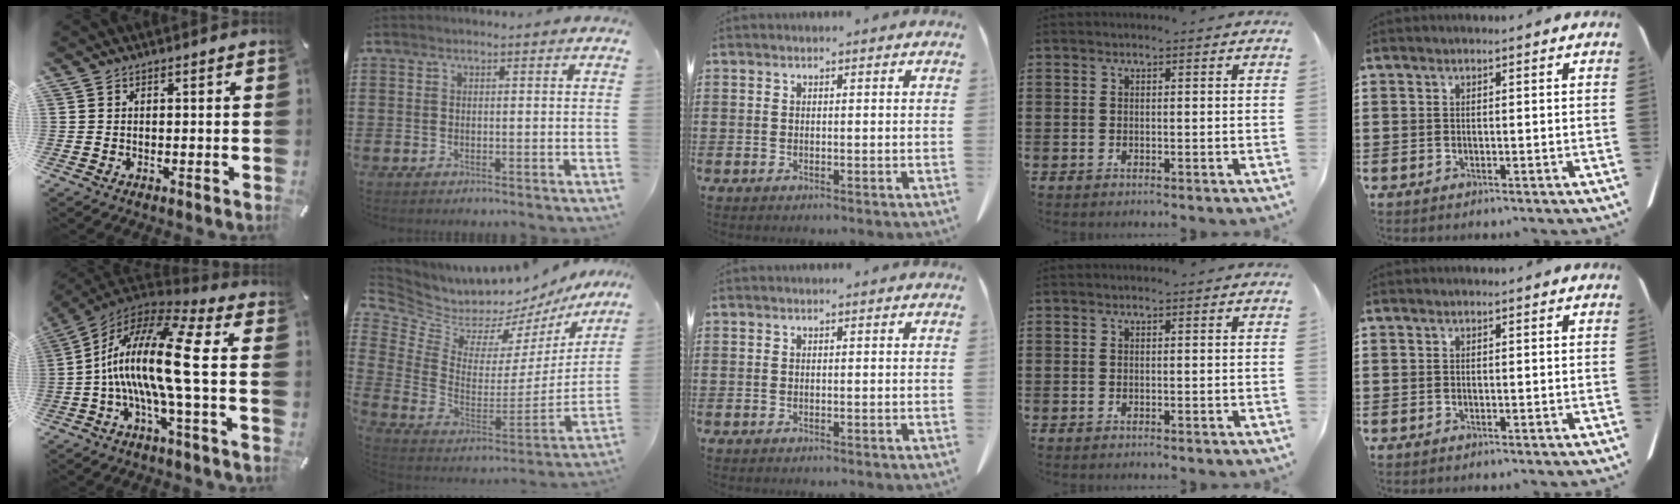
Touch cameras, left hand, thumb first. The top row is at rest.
{"thumb": {"total": 20.0, "force": [-1.1, 4.6, 19.5], "torque": [-0.415, -0.006, -0.033]}, "index": {"total": 6.3, "force": [5.8, 2.3, -0.2], "torque": [-0.044, -0.065, 0.102]}}